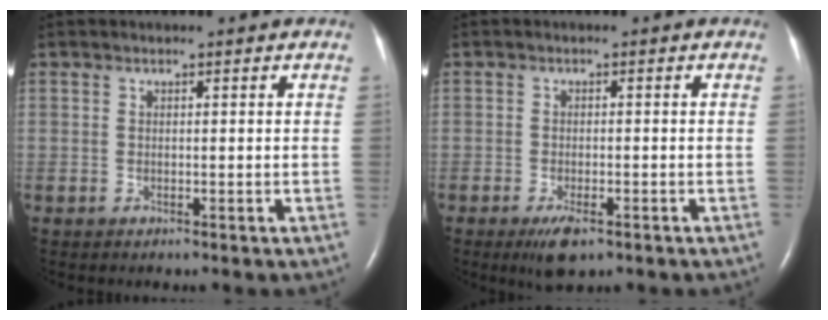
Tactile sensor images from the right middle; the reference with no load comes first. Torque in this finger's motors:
{"motor_torque": [0.25, -0.26, 0.26, 0.07]}